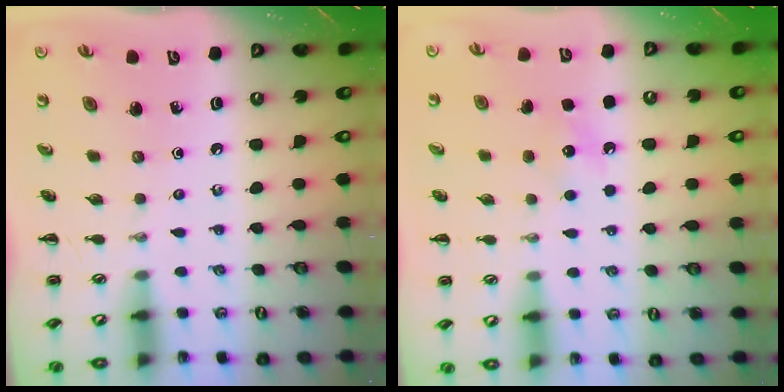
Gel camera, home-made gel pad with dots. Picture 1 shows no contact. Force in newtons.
{"total": 7.3, "press": 7.1, "slide": 1.7}